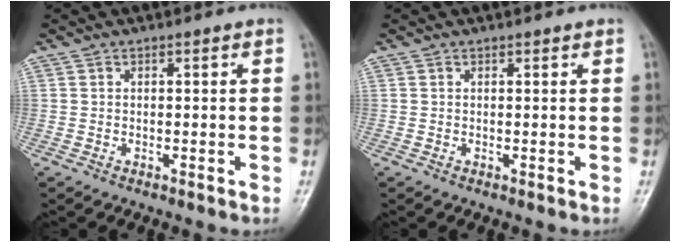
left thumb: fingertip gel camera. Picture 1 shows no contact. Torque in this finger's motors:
{"motor_torque": [-0.16, -0.08, -0.26, -0.20, -0.02]}